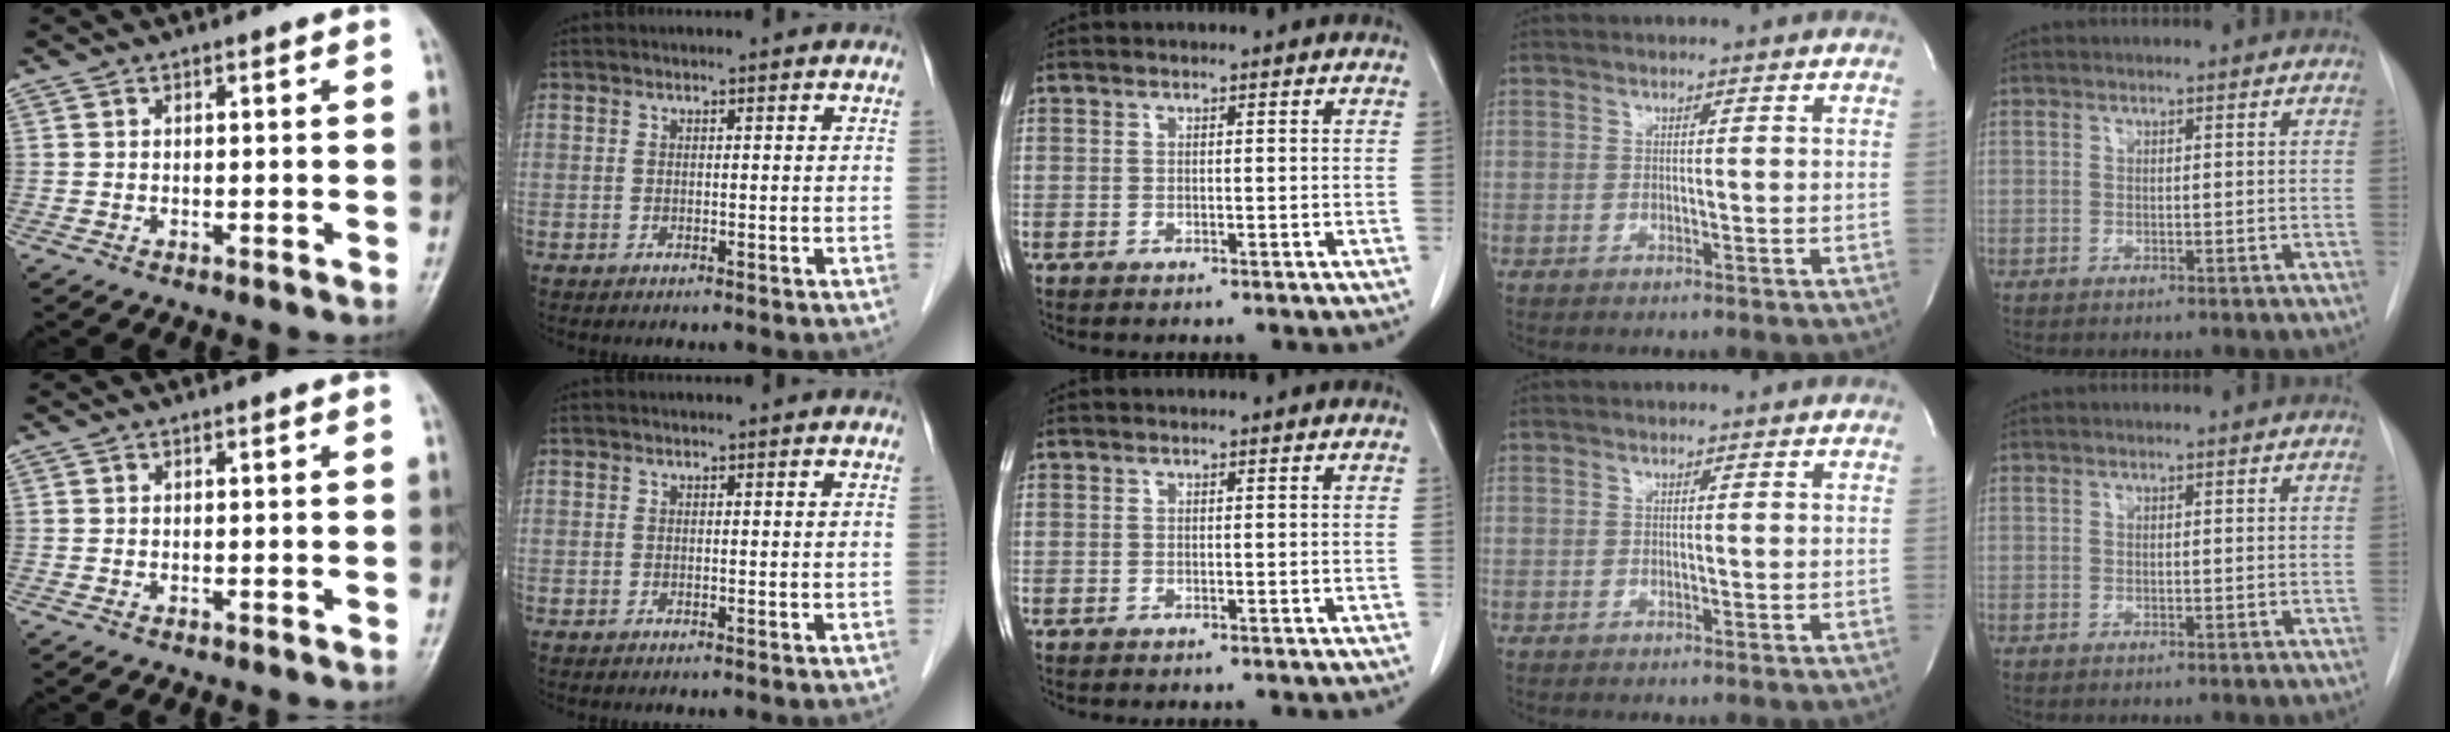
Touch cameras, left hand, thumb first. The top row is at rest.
{}